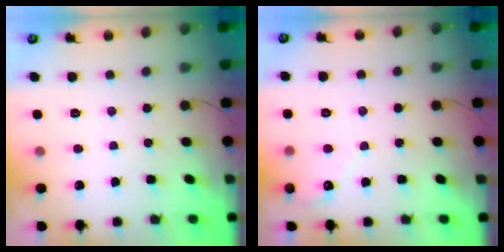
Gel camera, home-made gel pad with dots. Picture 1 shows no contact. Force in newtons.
{"total": 2.7, "press": 2.7, "slide": 0.2}